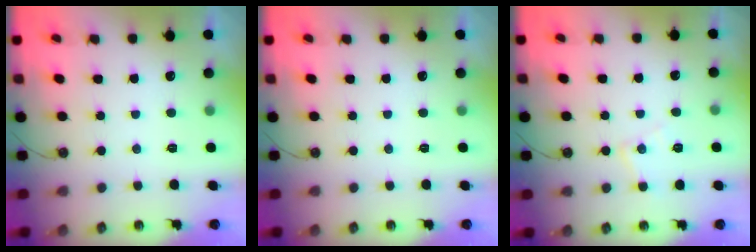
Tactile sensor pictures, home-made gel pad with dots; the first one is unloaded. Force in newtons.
{"total": 0.0}
{"total": 6.8, "press": 6.8, "slide": 0.5}